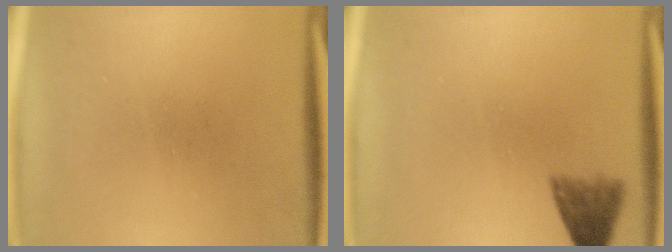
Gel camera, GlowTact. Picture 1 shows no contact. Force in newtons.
{"total": 3.8}